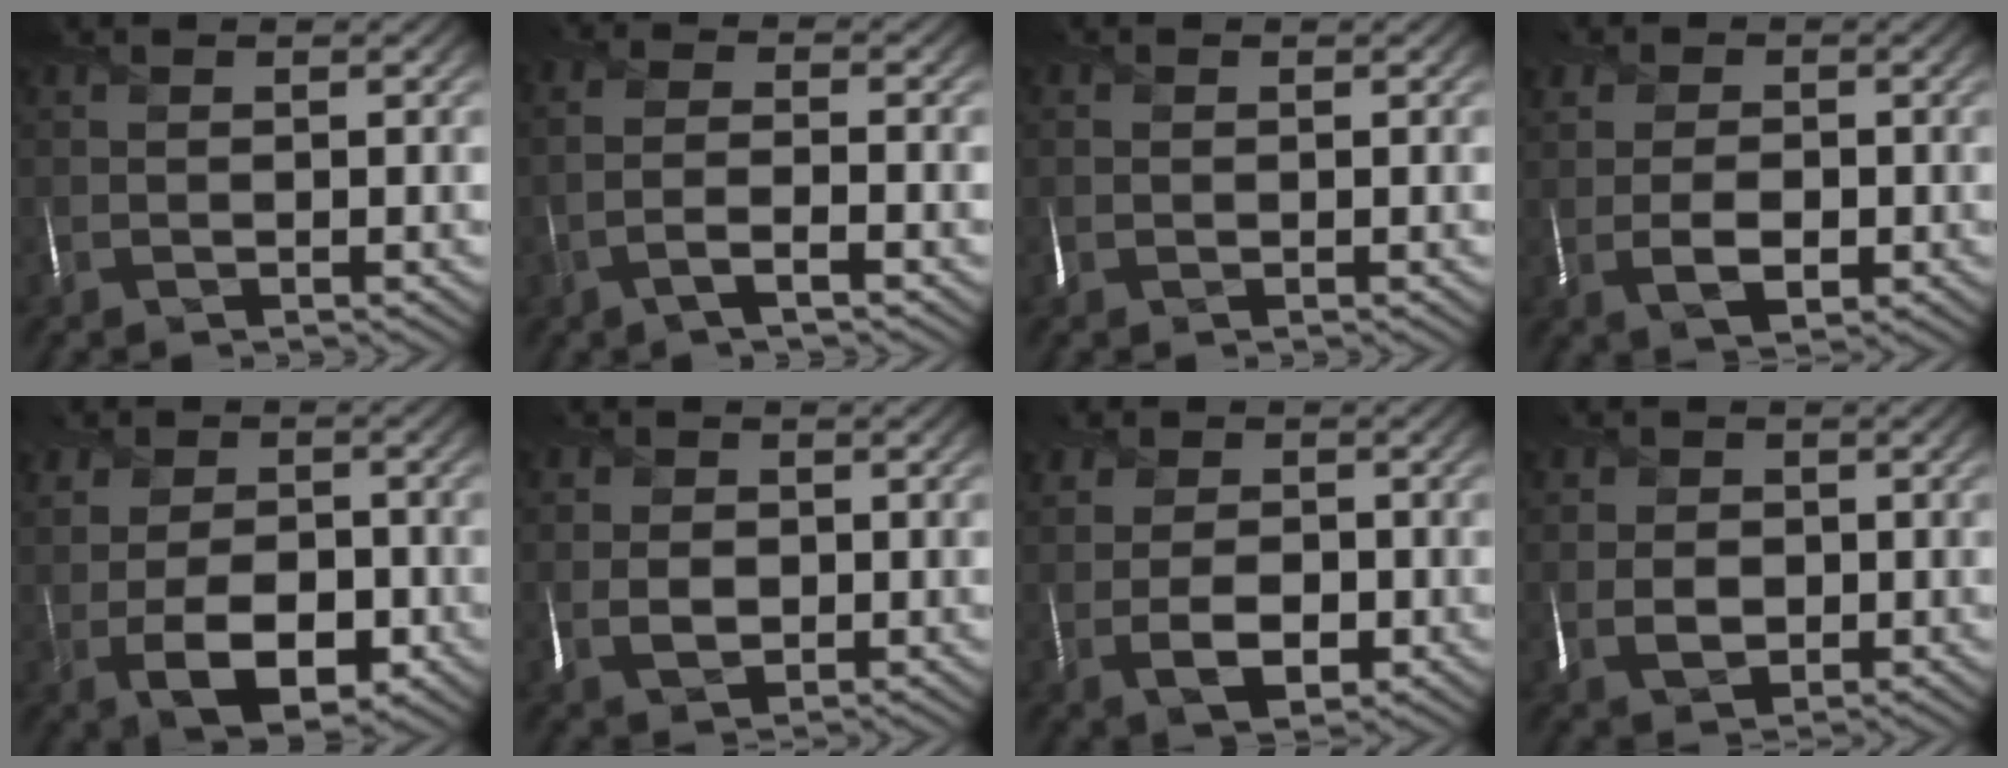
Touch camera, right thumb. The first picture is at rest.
{"total": 4.1, "force": [-2.0, 1.2, 3.5], "torque": [-0.077, 0.000, -0.049]}
{"total": 0.8, "force": [0.2, 0.7, 0.3], "torque": [-0.006, 0.002, 0.003]}
{"total": 5.5, "force": [-0.4, 4.0, 3.8], "torque": [-0.065, 0.002, -0.015]}
{"total": 10.3, "force": [-1.9, 7.2, 7.1], "torque": [-0.107, -0.004, -0.044]}
{"total": 3.7, "force": [0.0, 3.0, 2.1], "torque": [-0.042, -0.001, -0.003]}
{"total": 6.9, "force": [-0.4, 5.1, 4.6], "torque": [-0.075, 0.007, -0.019]}
{"total": 4.3, "force": [0.1, 3.7, 2.2], "torque": [-0.043, 0.002, -0.007]}